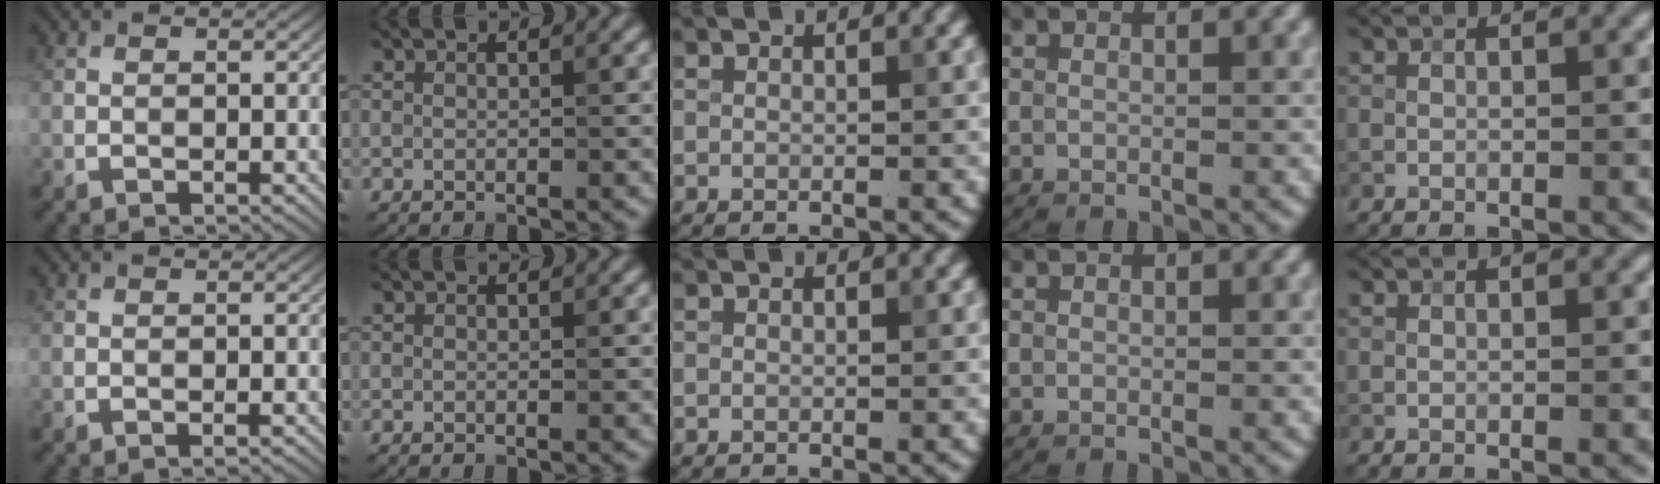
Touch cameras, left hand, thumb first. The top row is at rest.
{"thumb": {"total": 0.6, "force": [-0.5, -0.1, 0.3], "torque": [-0.003, 0.003, -0.010]}}